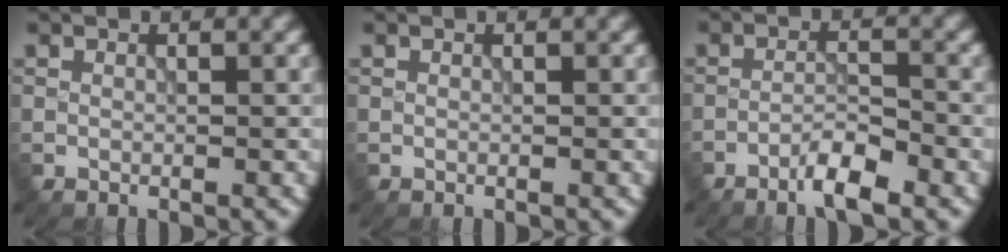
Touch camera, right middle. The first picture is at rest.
{"total": 0.0}
{"total": 3.2, "force": [-2.3, 0.5, 2.2], "torque": [-0.040, 0.008, -0.046]}